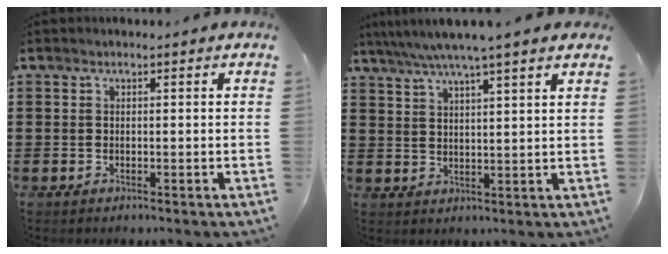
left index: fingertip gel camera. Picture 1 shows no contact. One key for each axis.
{"total": 5.3, "fx": 4.4, "fy": -0.4, "fz": 3.0, "tx": -0.071, "ty": -0.016, "tz": 0.075}